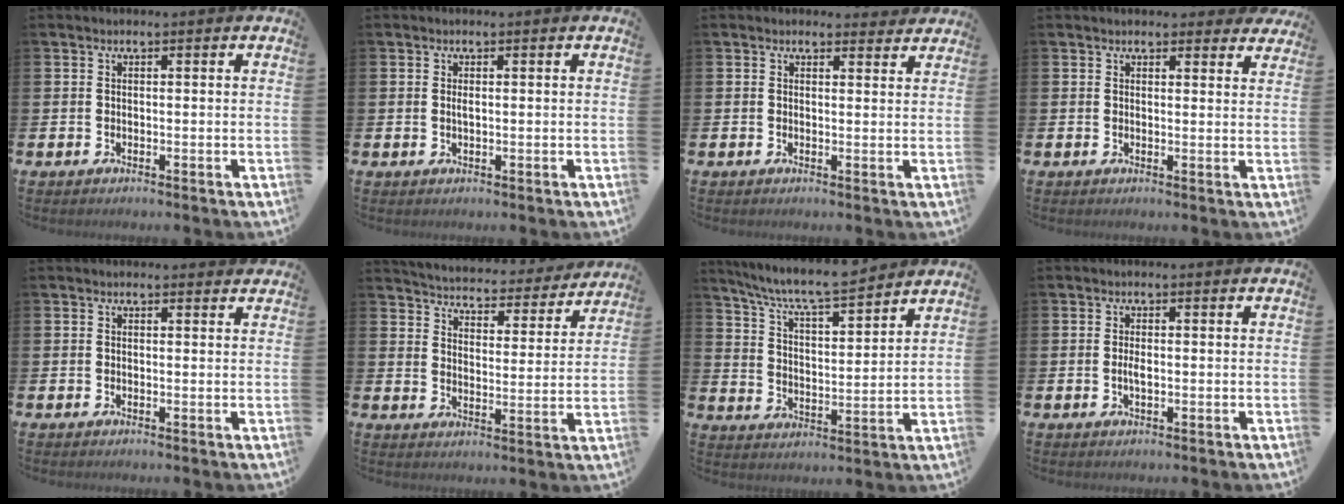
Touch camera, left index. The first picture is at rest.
{"total": 0.7, "force": [0.2, 0.2, 0.7], "torque": [-0.019, 0.003, 0.004]}
{"total": 1.7, "force": [1.5, 0.6, 0.0], "torque": [0.005, -0.005, 0.026]}
{"total": 2.3, "force": [2.2, 0.7, 0.1], "torque": [0.001, -0.006, 0.038]}
{"total": 0.5, "force": [0.4, 0.3, 0.2], "torque": [0.005, -0.001, 0.004]}
{"total": 4.9, "force": [4.8, 0.8, 0.5], "torque": [-0.031, -0.044, 0.078]}
{"total": 7.9, "force": [7.5, 0.4, 2.5], "torque": [-0.081, -0.050, 0.131]}
{"total": 1.5, "force": [-0.2, 0.6, 1.4], "torque": [-0.025, 0.000, -0.005]}